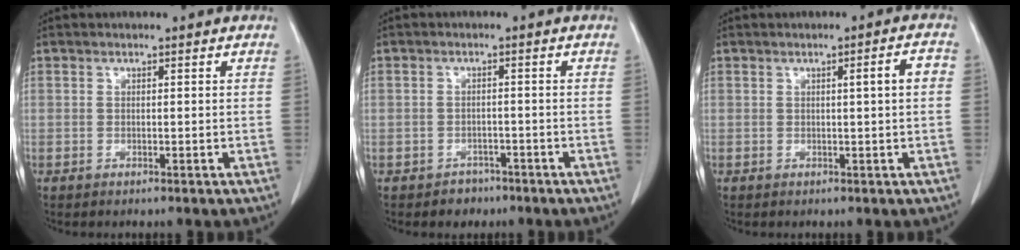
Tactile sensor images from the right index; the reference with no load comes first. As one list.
[{"total": 2.6, "force": [-1.7, 1.9, 0.0], "torque": [-0.001, 0.011, -0.025]}, {"total": 2.9, "force": [0.3, -0.2, 2.9], "torque": [-0.040, 0.006, 0.003]}]